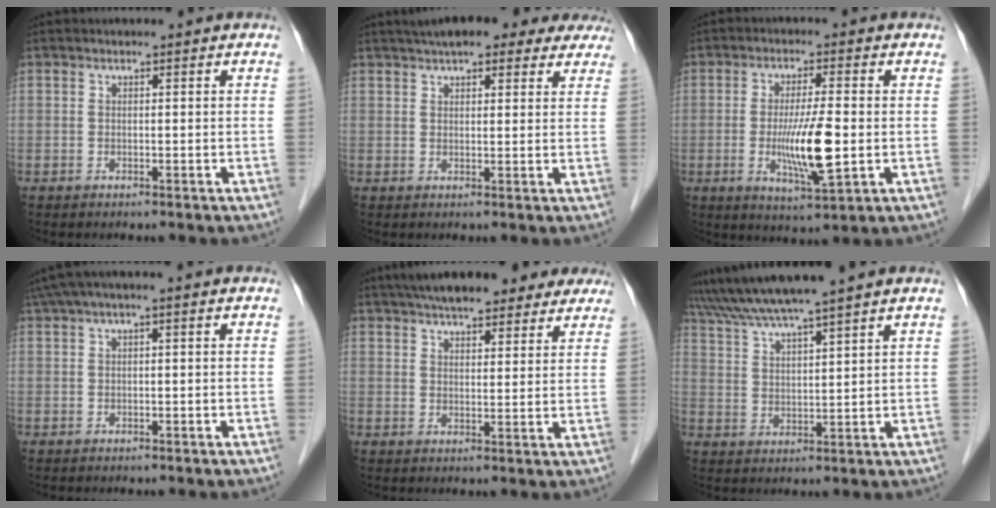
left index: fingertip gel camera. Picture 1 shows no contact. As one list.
[{"total": 15.0, "force": [12.6, 4.5, 6.8], "torque": [-0.080, 0.042, 0.155]}, {"total": 8.7, "force": [-1.2, 0.7, 8.6], "torque": [-0.160, -0.021, -0.023]}, {"total": 3.0, "force": [1.1, 0.3, 2.8], "torque": [-0.063, 0.028, 0.025]}, {"total": 15.8, "force": [13.0, 4.7, 7.7], "torque": [-0.112, 0.040, 0.172]}, {"total": 9.6, "force": [8.2, -1.8, 4.6], "torque": [-0.085, 0.014, 0.147]}]